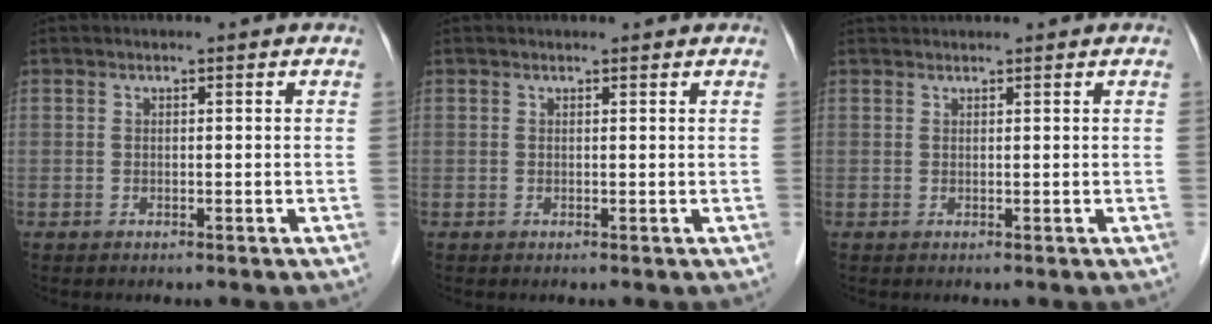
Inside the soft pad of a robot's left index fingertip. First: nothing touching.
{"total": 1.9, "force": [1.9, 0.3, 0.4], "torque": [-0.010, 0.014, 0.022]}
{"total": 1.8, "force": [1.8, 0.1, 0.3], "torque": [-0.006, 0.026, 0.036]}